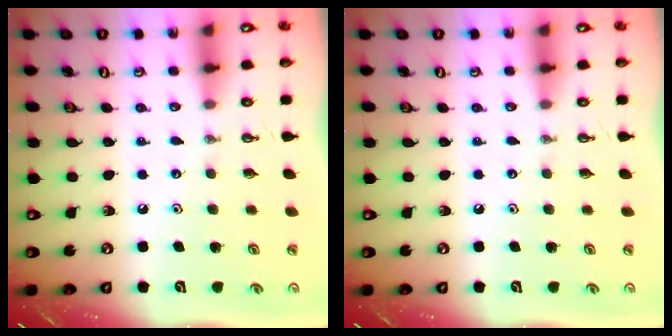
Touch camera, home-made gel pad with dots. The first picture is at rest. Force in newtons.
{"total": 0.0}